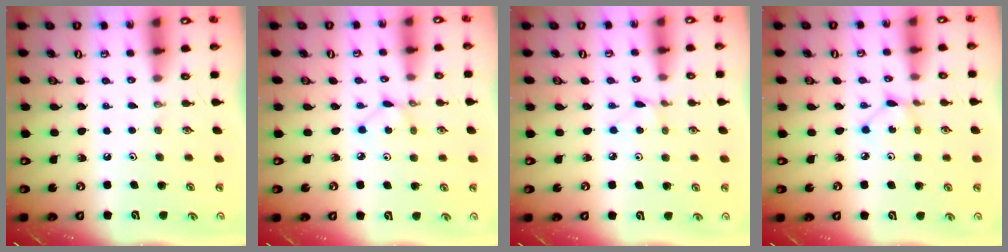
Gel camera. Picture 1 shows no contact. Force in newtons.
{"total": 1.9, "press": 1.9, "slide": 0.2}
{"total": 1.5, "press": 1.5, "slide": 0.2}
{"total": 2.9, "press": 2.9, "slide": 0.2}